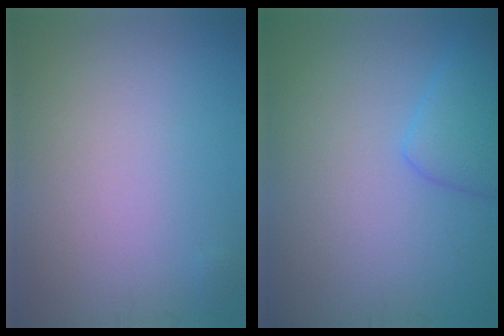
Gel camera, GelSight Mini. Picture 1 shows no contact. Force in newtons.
{"total": 2.8, "press": 2.7, "slide": 0.2}